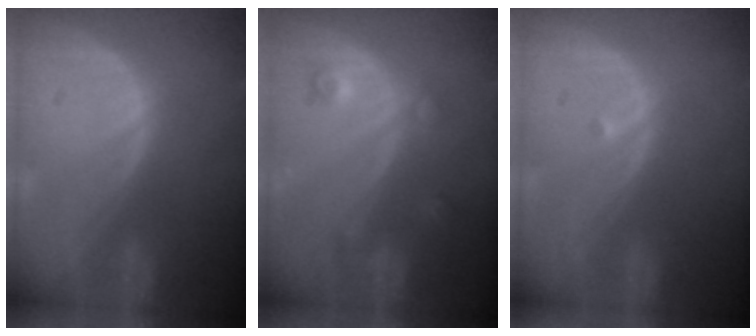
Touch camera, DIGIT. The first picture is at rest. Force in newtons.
{"total": 3.6, "press": 3.3, "slide": 1.6}
{"total": 0.5, "press": 0.4, "slide": 0.3}